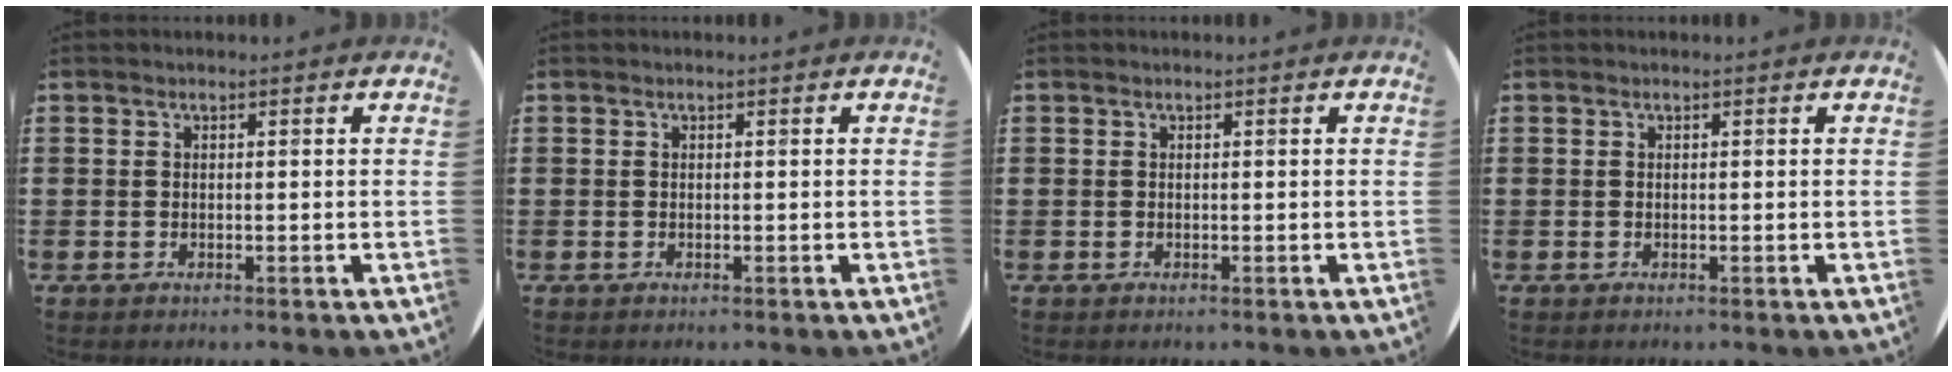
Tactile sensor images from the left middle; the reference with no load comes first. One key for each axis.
{"total": 0.0}
{"total": 0.0}
{"total": 0.0}